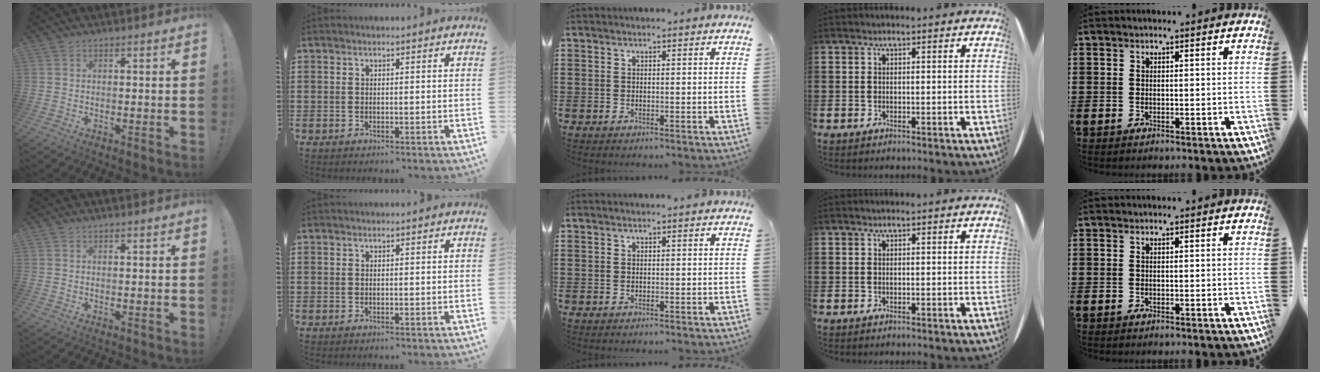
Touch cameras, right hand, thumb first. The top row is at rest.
{}